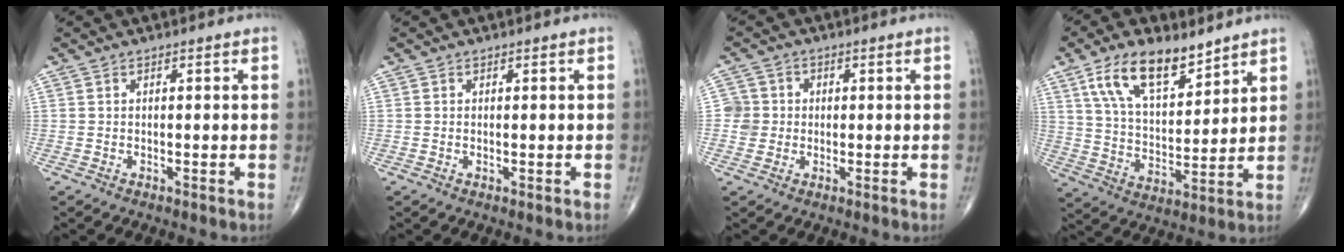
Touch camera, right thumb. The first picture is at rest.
{"total": 0.0}
{"total": 4.2, "force": [0.0, 4.2, 0.4], "torque": [0.024, 0.009, -0.006]}
{"total": 14.3, "force": [8.8, 6.4, 9.2], "torque": [-0.139, -0.042, 0.167]}